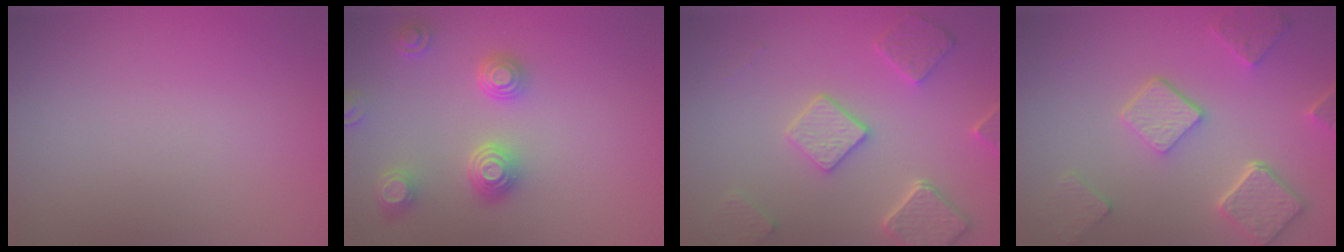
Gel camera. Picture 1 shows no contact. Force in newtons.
{"total": 3.9, "press": 3.2, "slide": 2.3}
{"total": 4.6, "press": 3.8, "slide": 2.6}
{"total": 5.1, "press": 4.0, "slide": 3.2}